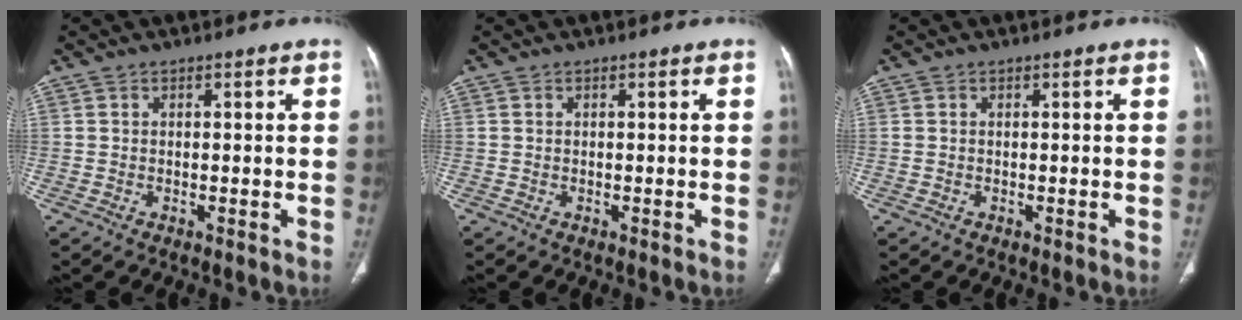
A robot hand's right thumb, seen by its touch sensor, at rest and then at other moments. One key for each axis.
{"total": 0.0}
{"total": 0.0}